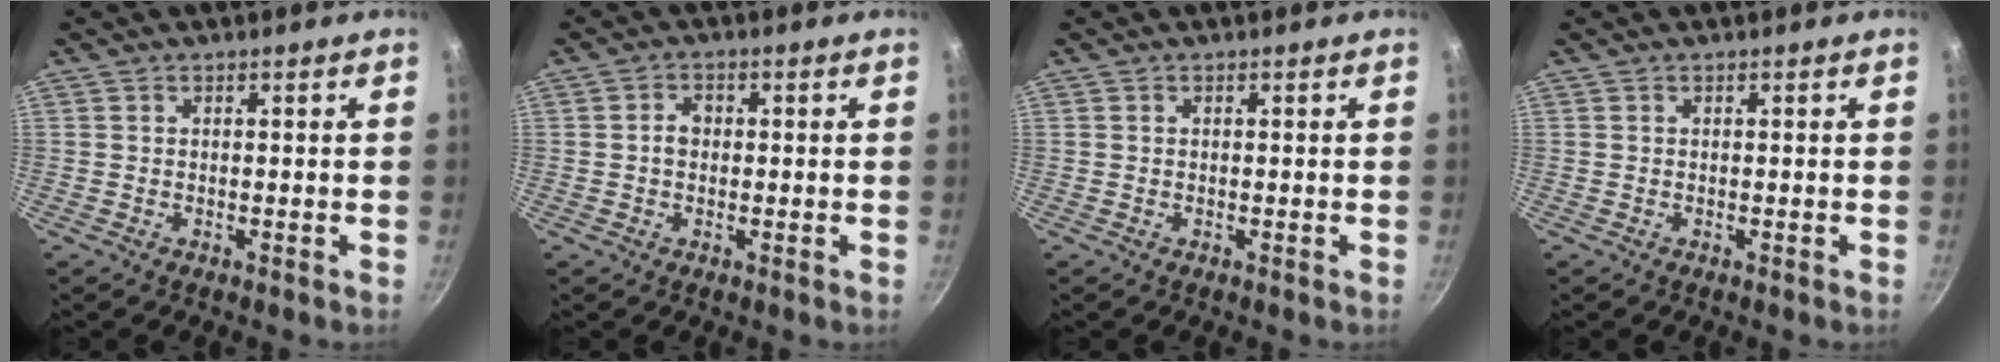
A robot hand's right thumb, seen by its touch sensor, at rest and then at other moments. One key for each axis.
{"total": 2.7, "fx": 0.0, "fy": 2.1, "fz": 1.7, "tx": -0.018, "ty": 0.010, "tz": -0.001}
{"total": 0.0}
{"total": 0.0}